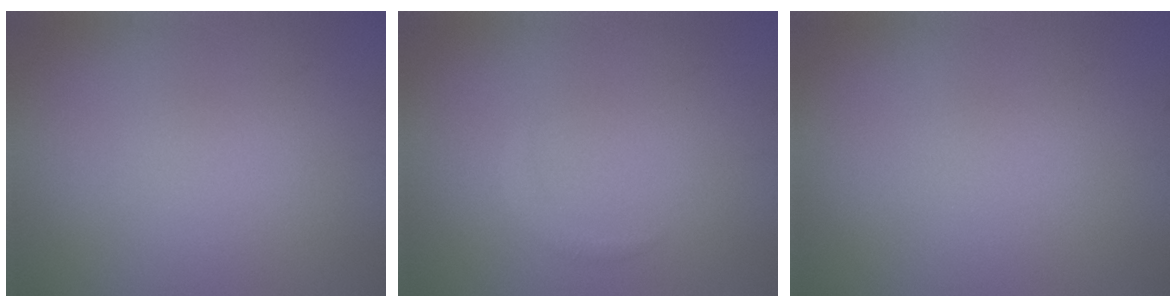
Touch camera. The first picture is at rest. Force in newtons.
{"total": 0.9, "press": 0.9, "slide": 0.1}
{"total": 0.0}